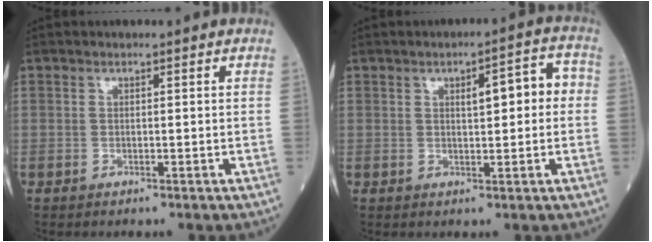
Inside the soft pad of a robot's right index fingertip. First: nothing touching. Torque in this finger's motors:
{"motor_torque": [0.35, 0.26, 0.09, 0.05]}